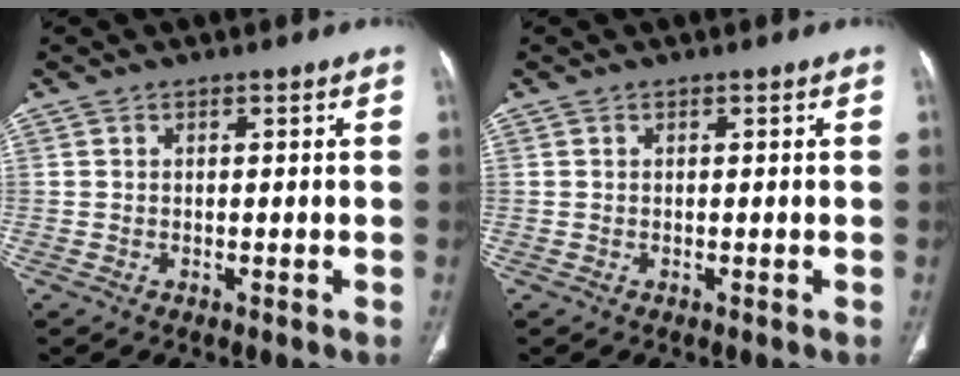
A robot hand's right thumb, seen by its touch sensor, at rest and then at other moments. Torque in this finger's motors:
{"motor_torque": [0.00, 0.00, 0.00, 0.00, 0.00]}